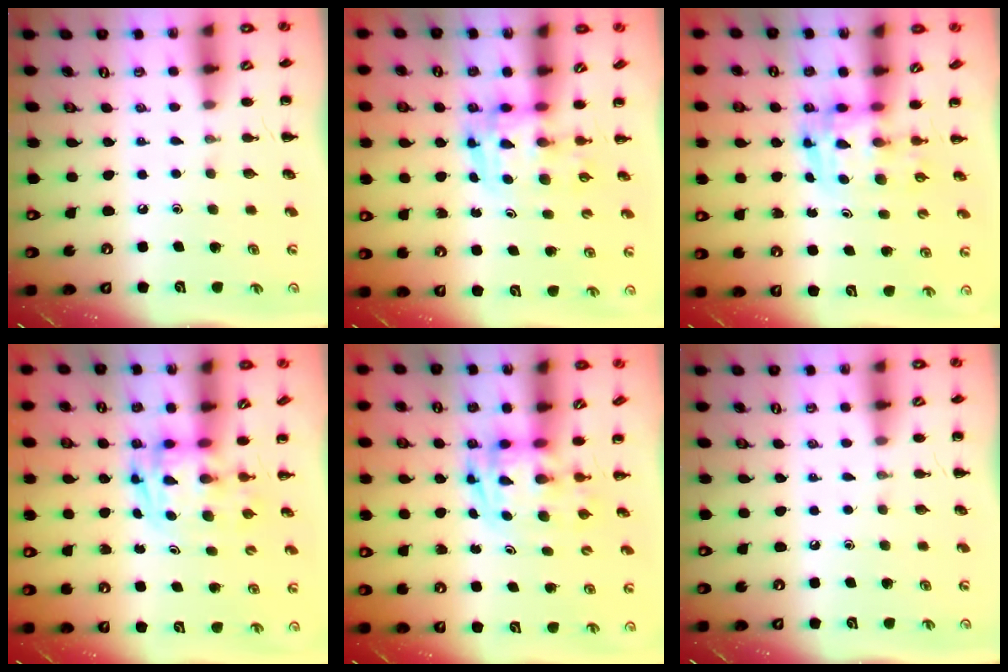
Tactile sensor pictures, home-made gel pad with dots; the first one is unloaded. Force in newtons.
{"total": 3.7, "press": 3.7, "slide": 0.6}
{"total": 3.6, "press": 3.5, "slide": 0.6}
{"total": 2.8, "press": 2.7, "slide": 0.5}
{"total": 2.8, "press": 2.7, "slide": 0.5}
{"total": 0.0}